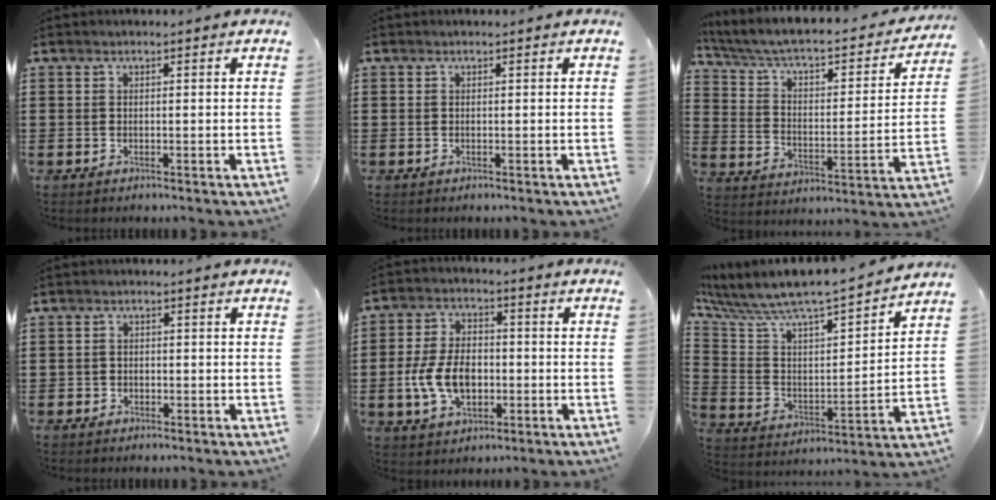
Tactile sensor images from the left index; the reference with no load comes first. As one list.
[{"total": 0.0}, {"total": 4.9, "force": [3.7, 1.5, 2.8], "torque": [-0.073, -0.034, 0.054]}, {"total": 1.2, "force": [-0.5, 1.0, 0.1], "torque": [-0.007, 0.003, -0.014]}, {"total": 8.8, "force": [-1.7, 5.4, 6.7], "torque": [-0.145, 0.003, -0.038]}, {"total": 6.8, "force": [6.3, 0.8, 2.4], "torque": [-0.084, -0.066, 0.097]}]